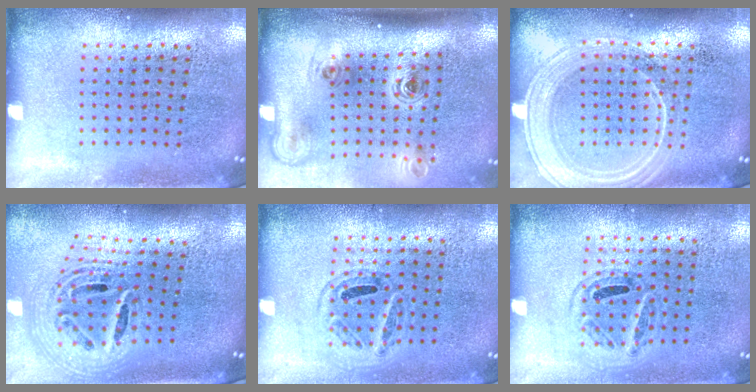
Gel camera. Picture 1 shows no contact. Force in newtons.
{"total": 2.3, "press": 1.4, "slide": 1.8}
{"total": 1.8, "press": 1.8, "slide": 0.3}
{"total": 2.6, "press": 1.8, "slide": 1.8}
{"total": 0.9, "press": 0.8, "slide": 0.4}
{"total": 0.9, "press": 0.8, "slide": 0.4}